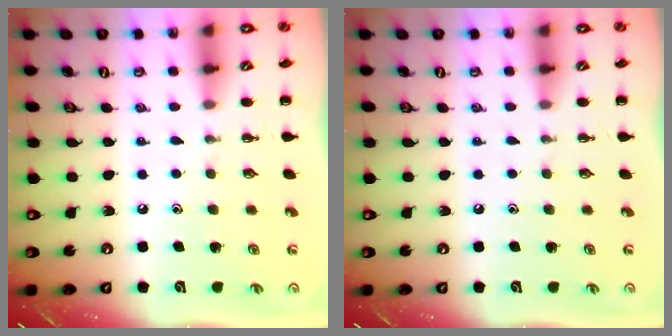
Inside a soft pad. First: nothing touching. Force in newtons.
{"total": 0.0}